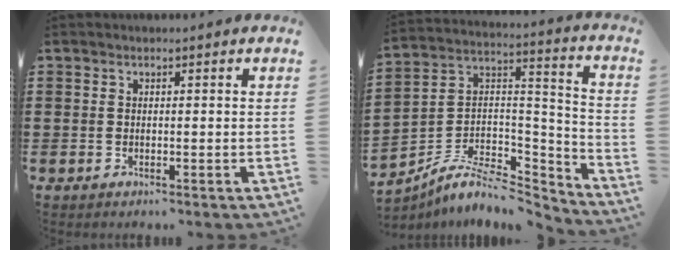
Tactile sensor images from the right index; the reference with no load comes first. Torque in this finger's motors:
{"motor_torque": [0.39, -0.56, 0.01, -0.01]}